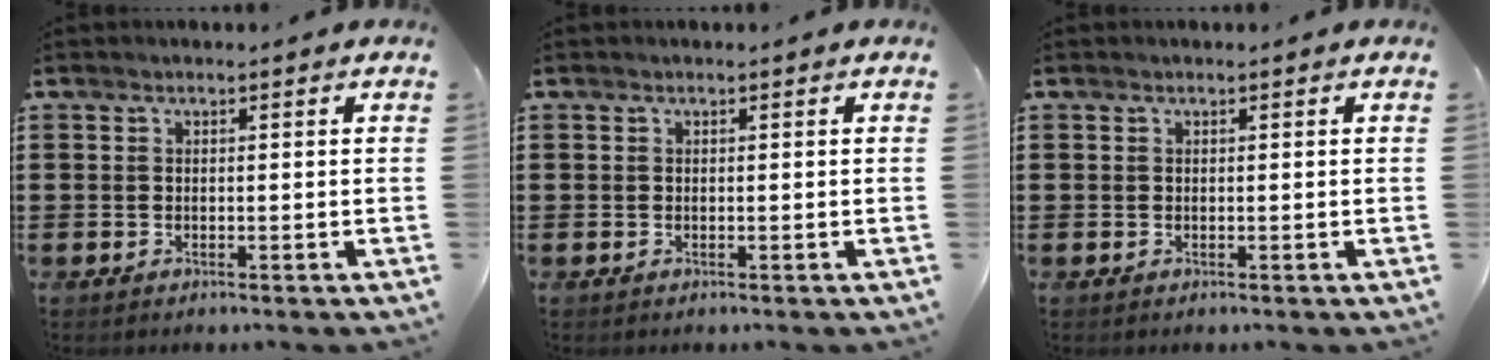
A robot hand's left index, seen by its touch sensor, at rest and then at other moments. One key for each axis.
{"total": 0.0}
{"total": 0.0}